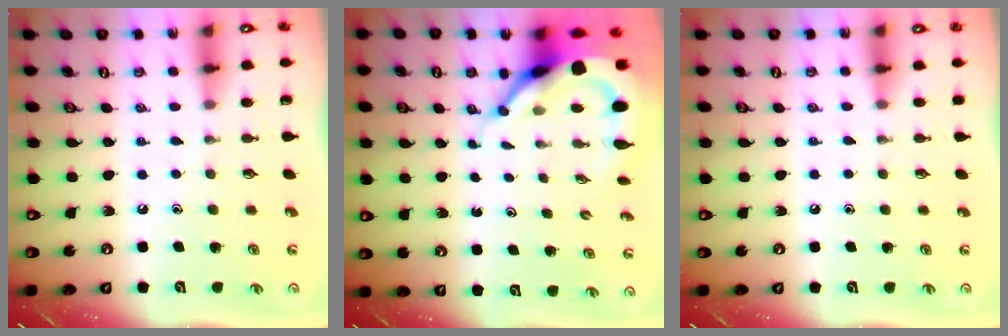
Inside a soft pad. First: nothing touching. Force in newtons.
{"total": 9.1, "press": 9.0, "slide": 0.9}
{"total": 3.4, "press": 3.4, "slide": 0.5}